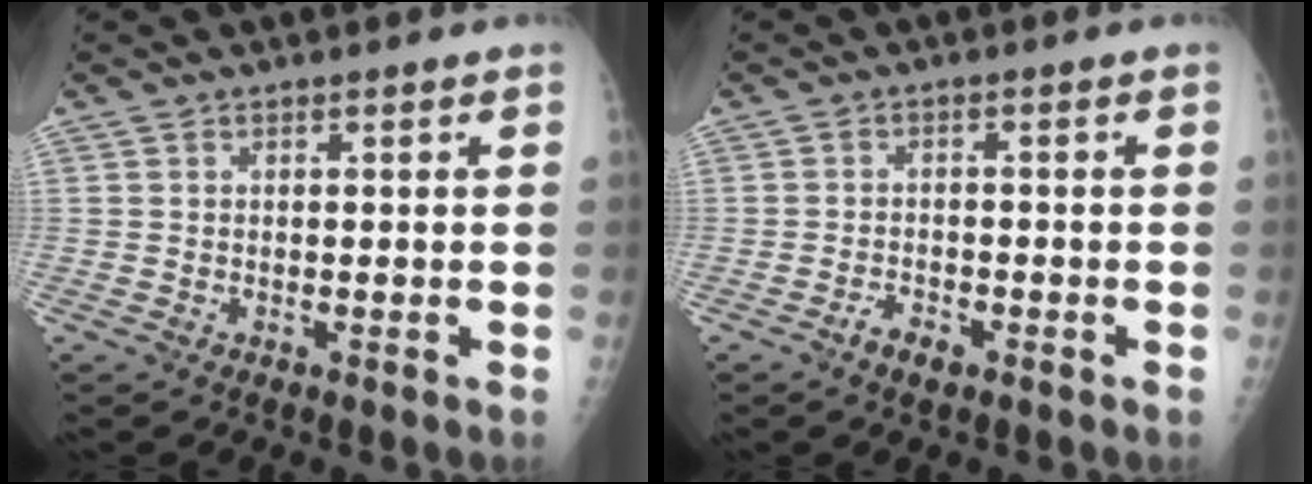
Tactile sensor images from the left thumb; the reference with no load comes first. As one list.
[{"total": 2.9, "force": [-1.9, 1.4, 1.6], "torque": [-0.027, 0.010, -0.032]}]